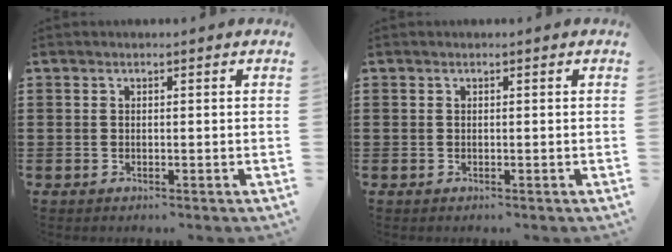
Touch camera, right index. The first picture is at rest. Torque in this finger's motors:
{"motor_torque": [-0.12, 0.12, 0.00, 0.00]}